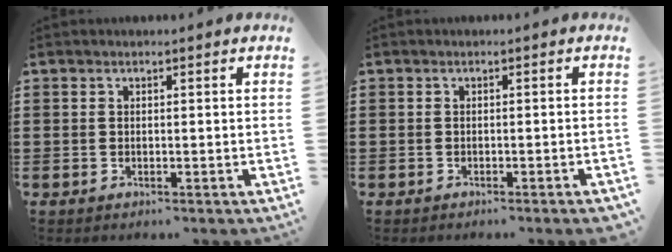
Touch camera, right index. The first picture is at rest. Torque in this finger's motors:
{"motor_torque": [0.73, -0.28, 0.10, 0.00]}